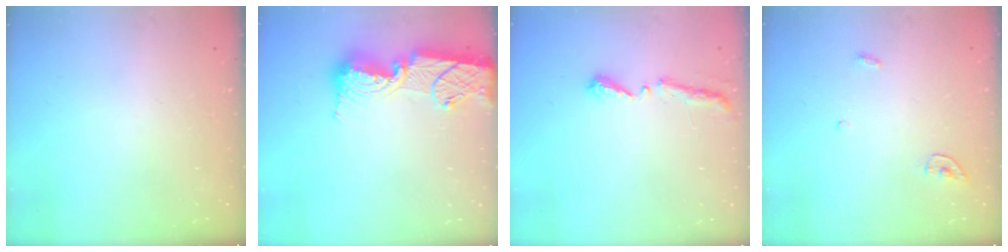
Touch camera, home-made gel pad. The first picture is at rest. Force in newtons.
{"total": 16.0, "press": 15.9, "slide": 1.4}
{"total": 5.1, "press": 5.0, "slide": 0.6}
{"total": 3.6, "press": 3.5, "slide": 0.4}